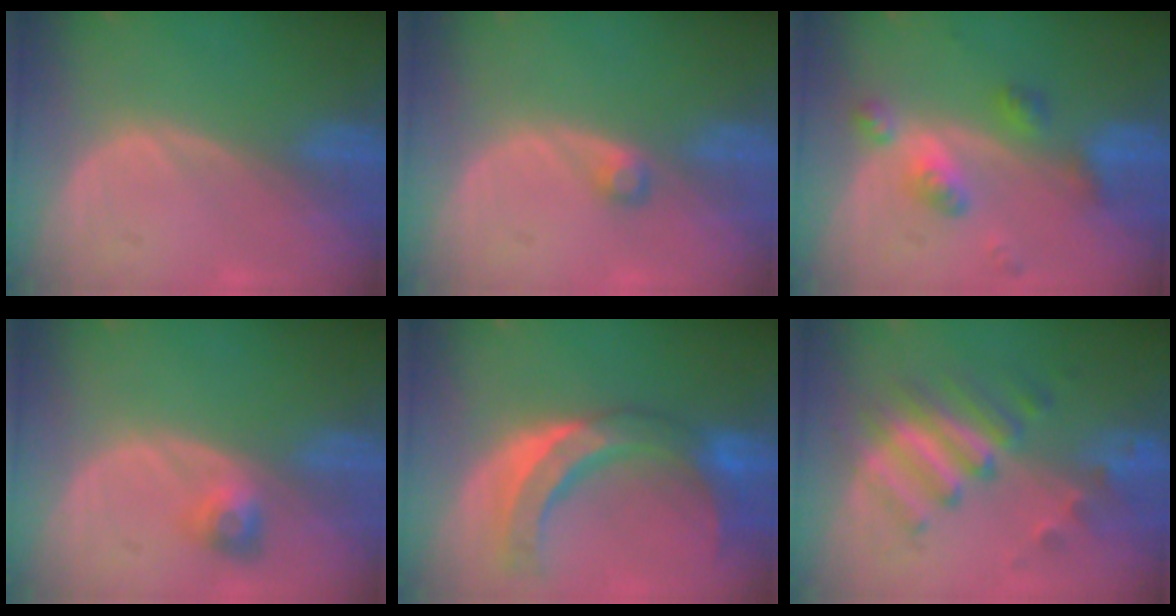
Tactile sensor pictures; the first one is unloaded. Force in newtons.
{"total": 1.5, "press": 1.4, "slide": 0.2}
{"total": 6.0, "press": 5.3, "slide": 2.8}
{"total": 2.9, "press": 2.7, "slide": 1.2}
{"total": 9.5, "press": 9.2, "slide": 2.5}
{"total": 7.5, "press": 7.5, "slide": 0.9}